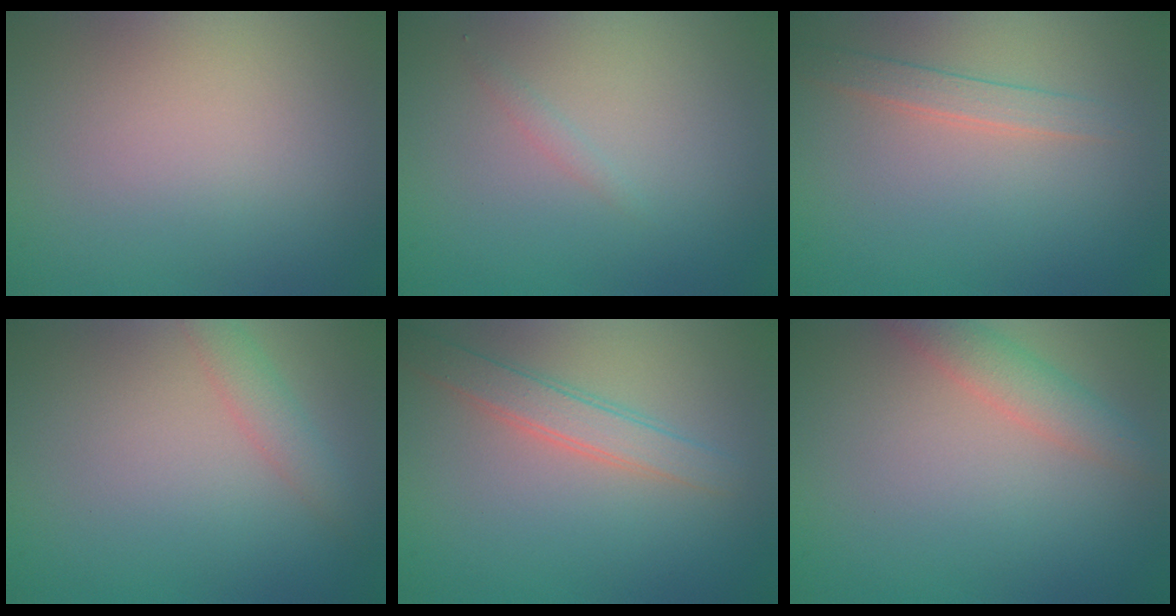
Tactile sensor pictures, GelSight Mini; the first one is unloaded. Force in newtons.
{"total": 0.7, "press": 0.7, "slide": 0.1}
{"total": 1.8, "press": 1.8, "slide": 0.1}
{"total": 2.1, "press": 2.1, "slide": 0.1}
{"total": 2.8, "press": 2.8, "slide": 0.2}
{"total": 2.9, "press": 2.9, "slide": 0.1}